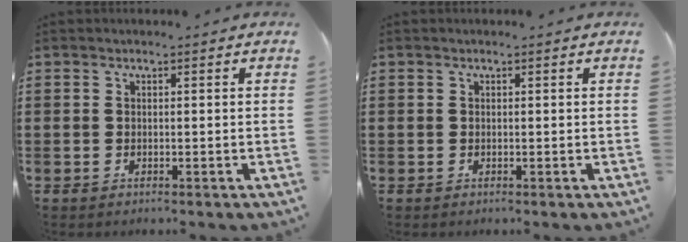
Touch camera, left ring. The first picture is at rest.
{"total": 0.0}